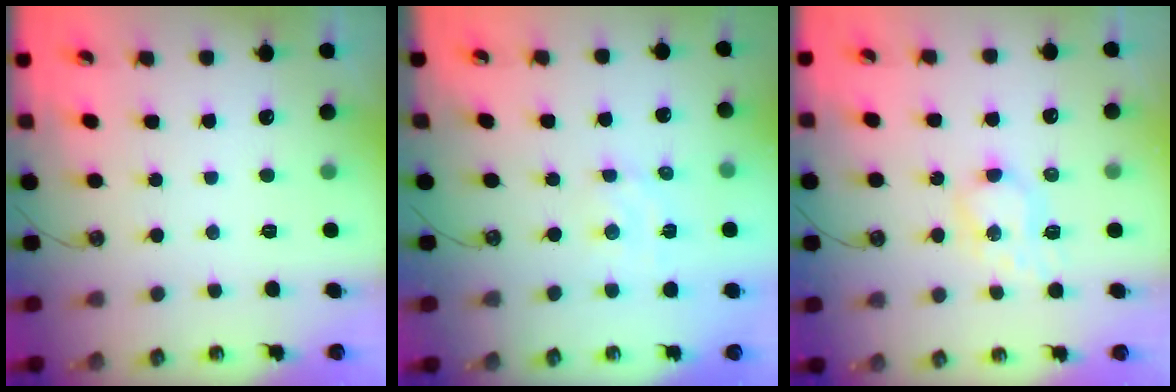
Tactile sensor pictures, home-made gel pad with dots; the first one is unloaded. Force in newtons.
{"total": 2.9, "press": 2.9, "slide": 0.6}
{"total": 6.5, "press": 6.4, "slide": 0.5}